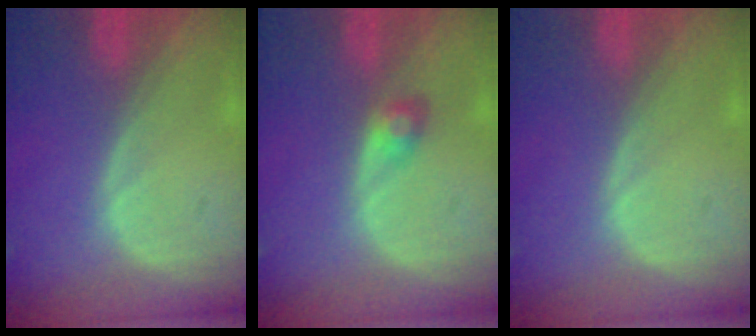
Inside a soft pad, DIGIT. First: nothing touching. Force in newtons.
{"total": 2.1, "press": 2.1, "slide": 0.2}
{"total": 0.0}